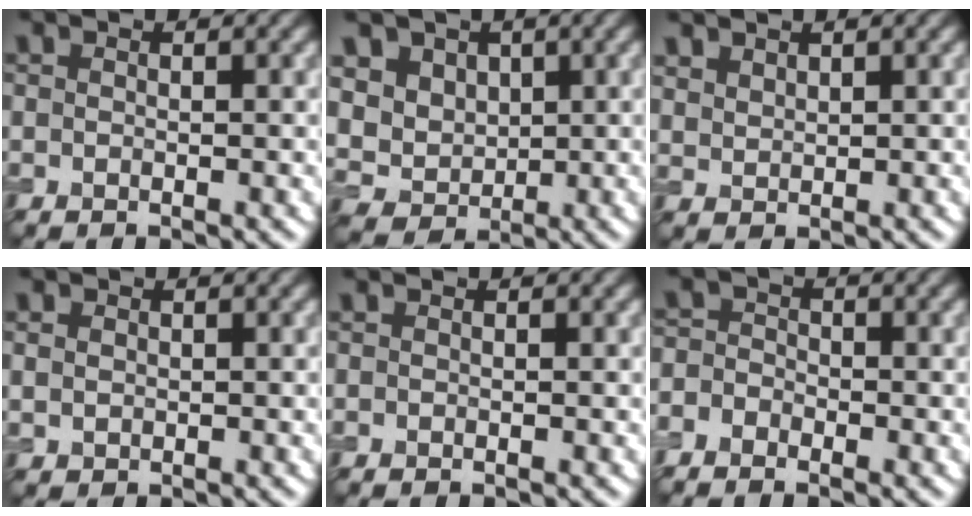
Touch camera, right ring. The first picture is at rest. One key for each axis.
{"total": 5.3, "fx": 1.6, "fy": 4.6, "fz": 2.1, "tx": -0.049, "ty": 0.001, "tz": 0.030}
{"total": 1.6, "fx": 1.4, "fy": 0.7, "fz": 0.4, "tx": -0.014, "ty": 0.002, "tz": 0.033}
{"total": 1.1, "fx": 0.3, "fy": 0.9, "fz": 0.5, "tx": -0.010, "ty": -0.002, "tz": 0.009}
{"total": 0.0}
{"total": 2.2, "fx": -1.4, "fy": 1.6, "fz": 0.7, "tx": -0.003, "ty": 0.008, "tz": -0.034}